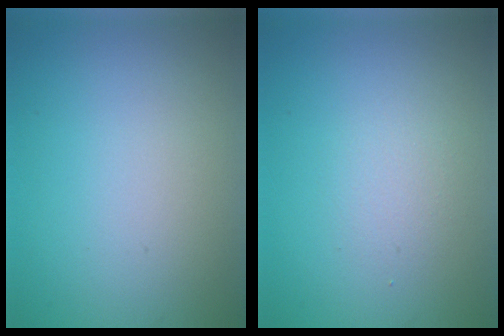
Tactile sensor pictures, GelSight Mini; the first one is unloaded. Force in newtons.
{"total": 1.4, "press": 1.4, "slide": 0.1}